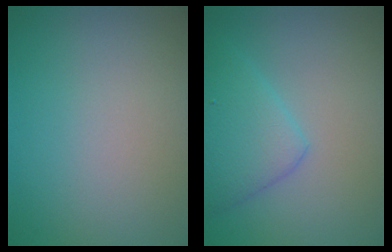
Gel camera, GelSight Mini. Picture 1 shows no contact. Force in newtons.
{"total": 3.7, "press": 3.7, "slide": 0.1}